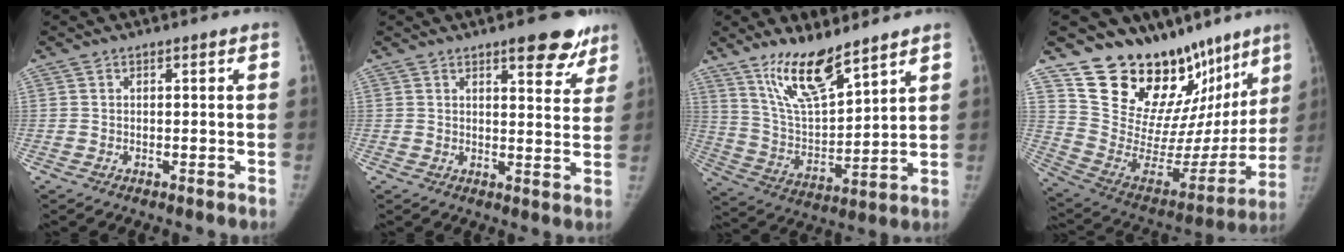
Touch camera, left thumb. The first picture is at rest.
{"total": 9.0, "force": [6.1, 3.3, 5.8], "torque": [-0.038, -0.031, 0.077]}
{"total": 13.6, "force": [10.0, 3.8, 8.4], "torque": [-0.131, -0.067, 0.201]}
{"total": 25.6, "force": [19.7, 12.8, 10.1], "torque": [-0.100, -0.114, 0.305]}